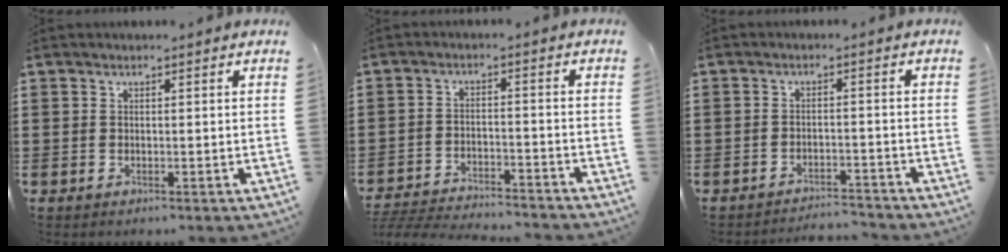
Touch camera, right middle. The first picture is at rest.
{"total": 4.6, "force": [-4.6, 0.2, 0.7], "torque": [-0.027, -0.003, -0.097]}
{"total": 3.0, "force": [-3.0, 0.1, 0.1], "torque": [-0.007, 0.001, -0.064]}